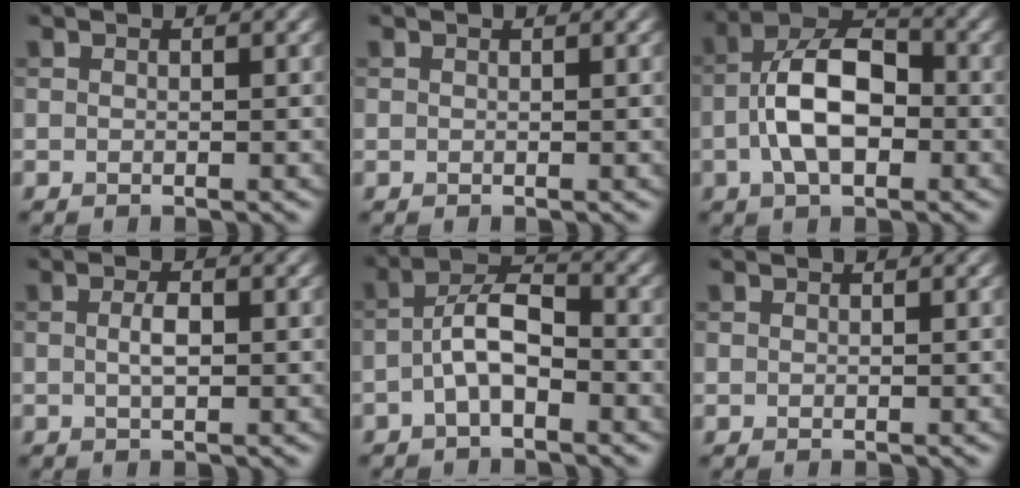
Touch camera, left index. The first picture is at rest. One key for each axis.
{"total": 0.6, "fx": 0.2, "fy": 0.5, "fz": 0.2, "tx": 0.002, "ty": -0.001, "tz": 0.002}
{"total": 7.3, "fx": -1.3, "fy": 3.9, "fz": 6.0, "tx": -0.112, "ty": 0.016, "tz": -0.031}
{"total": 1.6, "fx": 0.1, "fy": 0.5, "fz": 1.5, "tx": -0.031, "ty": 0.003, "tz": 0.000}
{"total": 4.3, "fx": -1.4, "fy": 1.8, "fz": 3.6, "tx": -0.067, "ty": 0.015, "tz": -0.036}
{"total": 0.8, "fx": 0.4, "fy": 0.7, "fz": -0.1, "tx": 0.007, "ty": -0.001, "tz": 0.007}